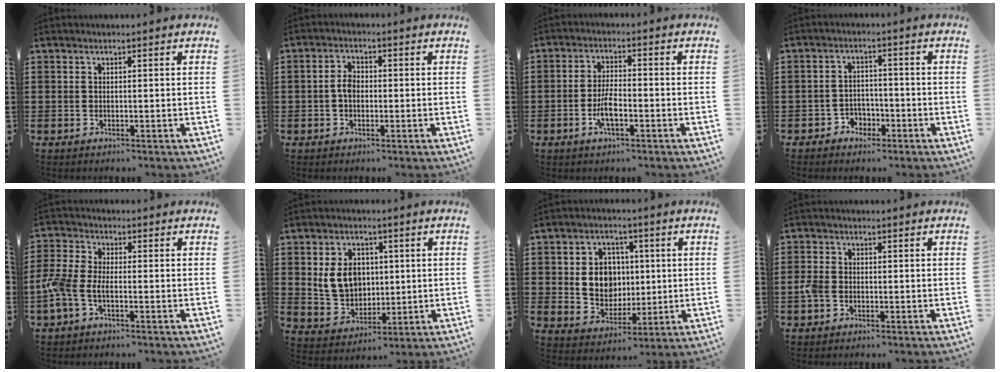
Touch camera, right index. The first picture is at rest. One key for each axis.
{"total": 2.7, "fx": -0.5, "fy": 1.7, "fz": 2.0, "tx": -0.046, "ty": 0.001, "tz": -0.011}
{"total": 4.8, "fx": -1.9, "fy": 1.5, "fz": 4.2, "tx": -0.091, "ty": -0.001, "tz": -0.039}
{"total": 2.9, "fx": -2.0, "fy": 2.0, "fz": 0.6, "tx": -0.019, "ty": 0.006, "tz": -0.045}
{"total": 4.5, "fx": -1.9, "fy": 1.8, "fz": 3.6, "tx": -0.104, "ty": -0.009, "tz": -0.046}
{"total": 7.7, "fx": 1.4, "fy": 6.2, "fz": 4.3, "tx": -0.094, "ty": 0.011, "tz": 0.022}
{"total": 6.9, "fx": 0.9, "fy": 6.1, "fz": 3.2, "tx": -0.069, "ty": 0.015, "tz": 0.013}
{"total": 2.8, "fx": -0.9, "fy": 1.8, "fz": 1.9, "tx": -0.058, "ty": -0.005, "tz": -0.023}